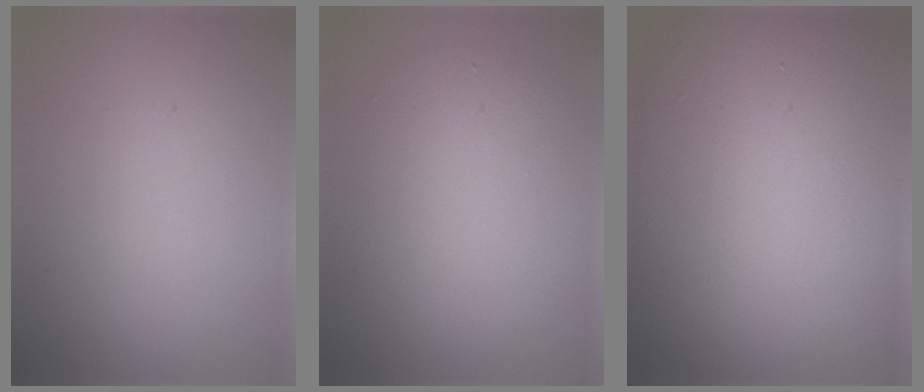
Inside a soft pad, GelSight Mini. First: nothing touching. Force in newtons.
{"total": 5.7, "press": 5.7, "slide": 0.3}
{"total": 18.5, "press": 18.5, "slide": 0.5}